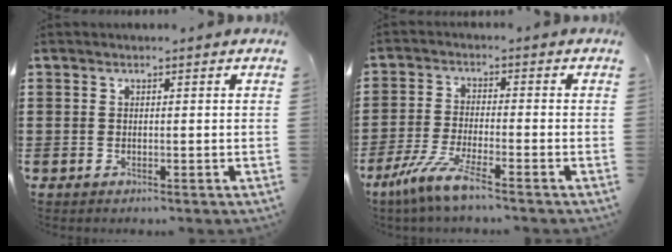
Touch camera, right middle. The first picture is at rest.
{"total": 6.5, "force": [-4.8, 0.0, 4.4], "torque": [-0.110, -0.024, -0.098]}